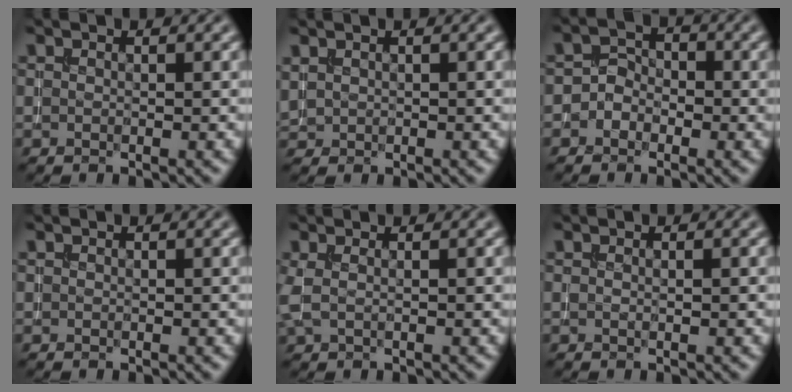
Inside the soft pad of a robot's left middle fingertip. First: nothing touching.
{"total": 0.9, "force": [0.6, 0.6, 0.3], "torque": [-0.008, 0.003, 0.015]}
{"total": 1.8, "force": [-0.8, 1.5, 0.7], "torque": [-0.007, 0.009, -0.021]}
{"total": 0.0}
{"total": 1.0, "force": [0.3, 0.3, 0.9], "torque": [-0.019, 0.009, 0.002]}
{"total": 0.8, "force": [0.2, 0.2, 0.8], "torque": [-0.002, -0.004, 0.000]}